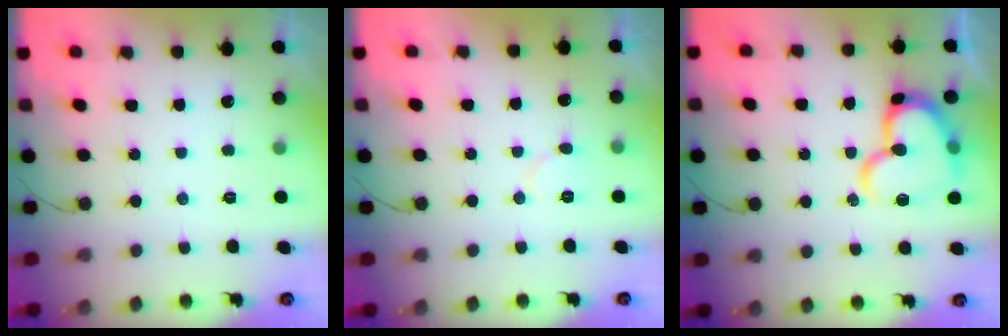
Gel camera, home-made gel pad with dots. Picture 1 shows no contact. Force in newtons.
{"total": 5.3, "press": 5.2, "slide": 0.6}
{"total": 17.3, "press": 17.3, "slide": 1.5}